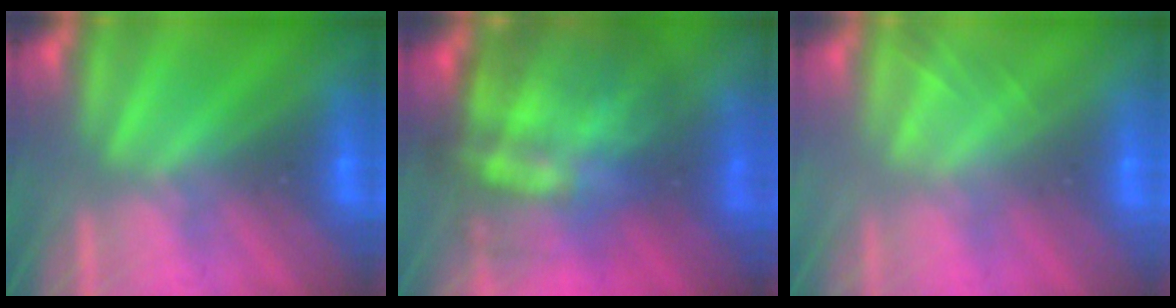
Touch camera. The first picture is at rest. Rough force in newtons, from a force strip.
{"total": 7.8}
{"total": 2.0}